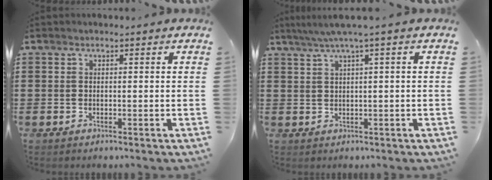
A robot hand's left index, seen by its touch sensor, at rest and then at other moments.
{"total": 2.5, "force": [0.8, -0.4, 2.3], "torque": [-0.043, -0.004, 0.012]}